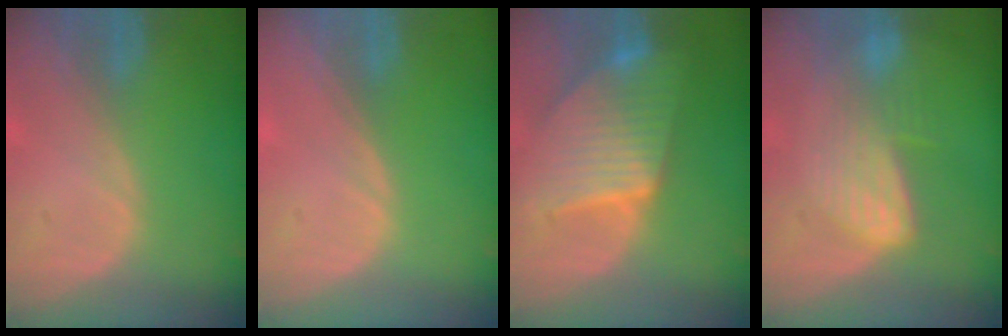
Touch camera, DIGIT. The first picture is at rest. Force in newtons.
{"total": 0.0}
{"total": 10.1, "press": 10.1, "slide": 0.8}
{"total": 6.6, "press": 6.5, "slide": 1.4}